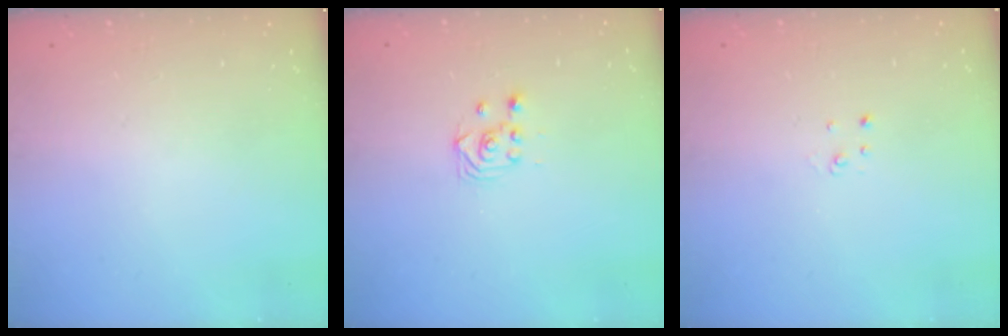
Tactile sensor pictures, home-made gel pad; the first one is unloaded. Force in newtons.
{"total": 3.4, "press": 3.4, "slide": 0.5}
{"total": 2.0, "press": 2.0, "slide": 0.2}